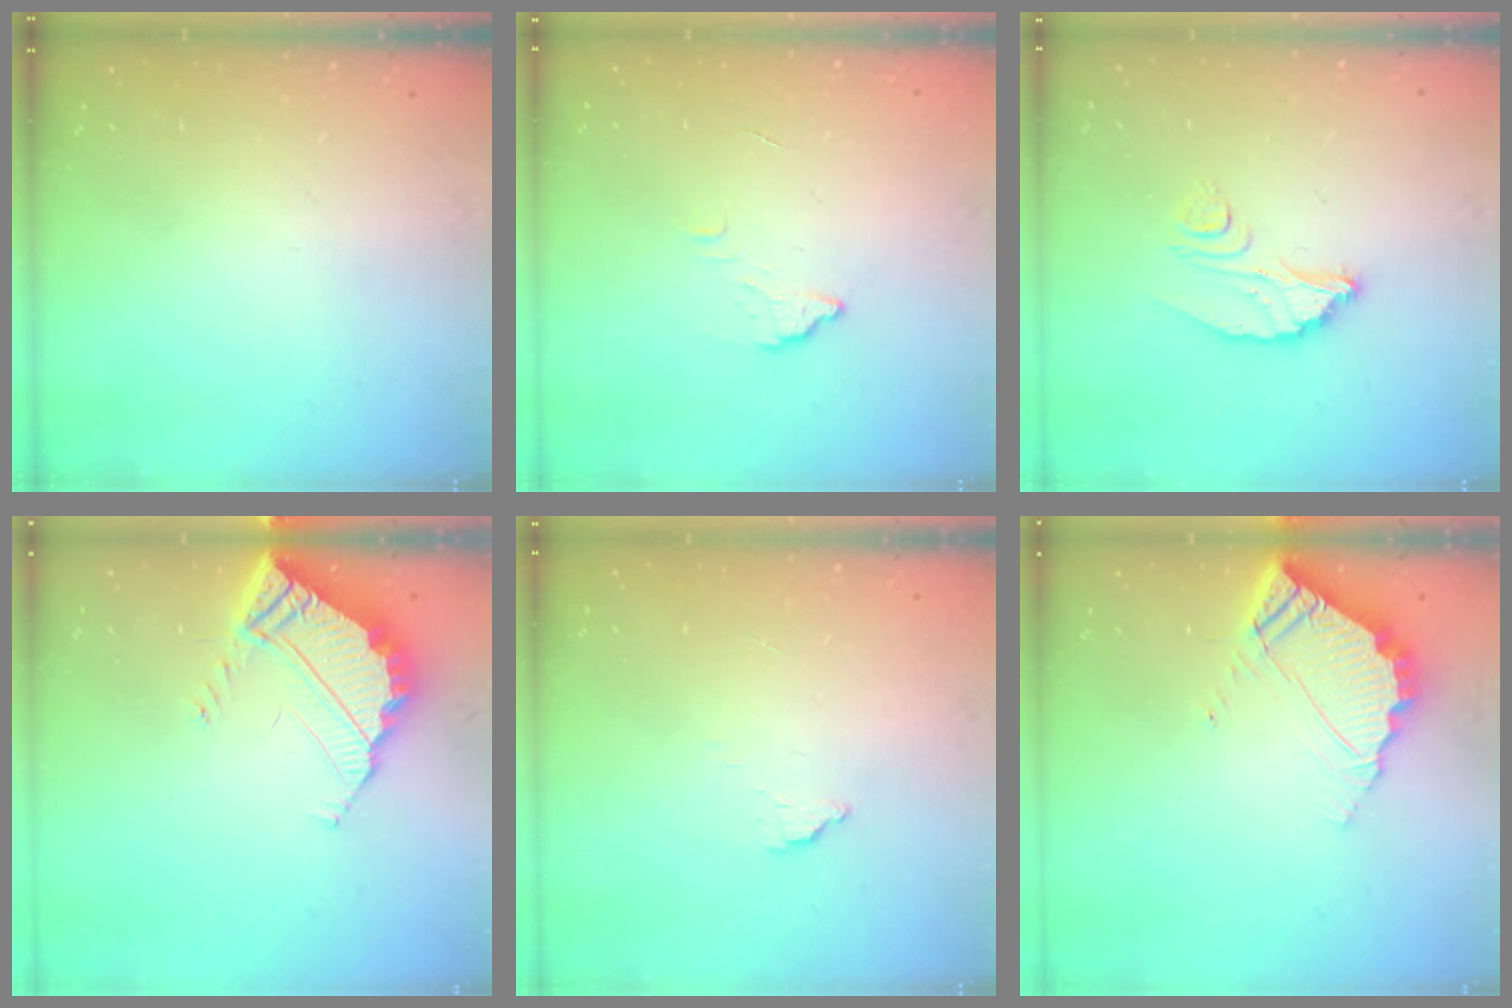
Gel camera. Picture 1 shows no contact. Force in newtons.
{"total": 2.8, "press": 2.8, "slide": 0.2}
{"total": 7.6, "press": 7.6, "slide": 0.7}
{"total": 6.1, "press": 6.1, "slide": 0.3}
{"total": 2.6, "press": 2.6, "slide": 0.3}
{"total": 7.6, "press": 7.6, "slide": 0.5}